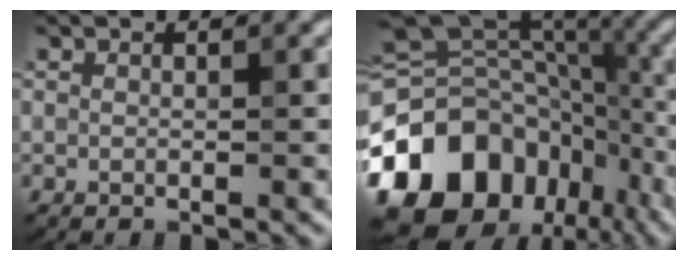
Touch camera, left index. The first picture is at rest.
{"total": 19.8, "force": [-9.7, 14.6, 9.3], "torque": [-0.192, -0.028, -0.148]}